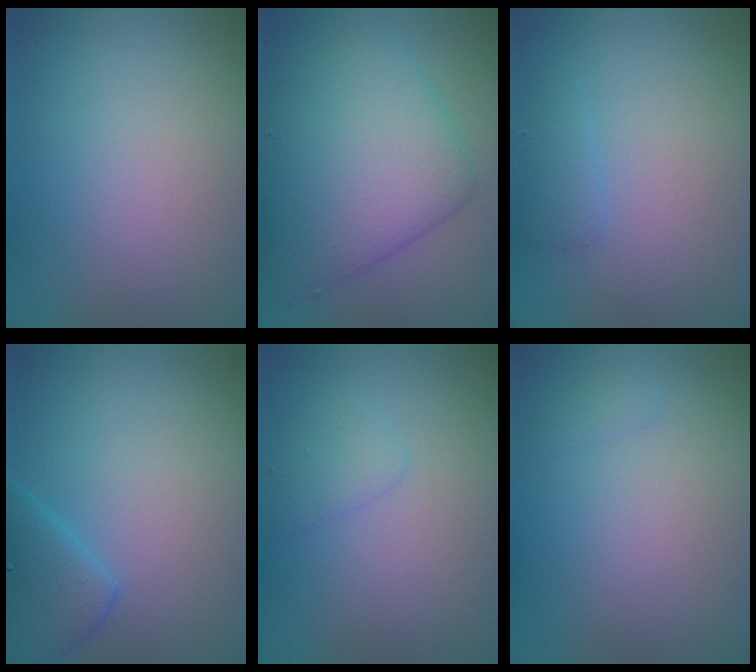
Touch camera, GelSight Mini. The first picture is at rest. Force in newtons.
{"total": 7.6, "press": 7.6, "slide": 0.0}
{"total": 1.0, "press": 1.0, "slide": 0.1}
{"total": 3.1, "press": 3.1, "slide": 0.3}
{"total": 1.3, "press": 1.3, "slide": 0.1}
{"total": 0.6, "press": 0.6, "slide": 0.0}